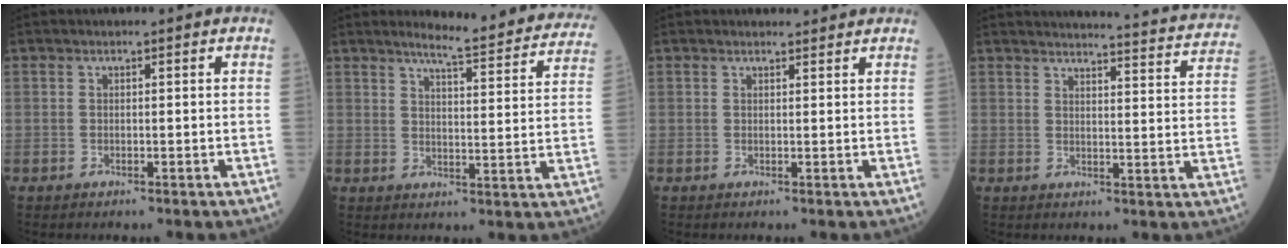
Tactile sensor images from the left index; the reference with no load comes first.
{"total": 16.9, "force": [15.5, 1.4, 6.5], "torque": [-0.075, -0.054, 0.171]}
{"total": 2.4, "force": [2.3, 0.5, 0.3], "torque": [-0.008, 0.009, 0.029]}
{"total": 19.3, "force": [18.7, 0.9, 4.6], "torque": [-0.054, -0.069, 0.200]}